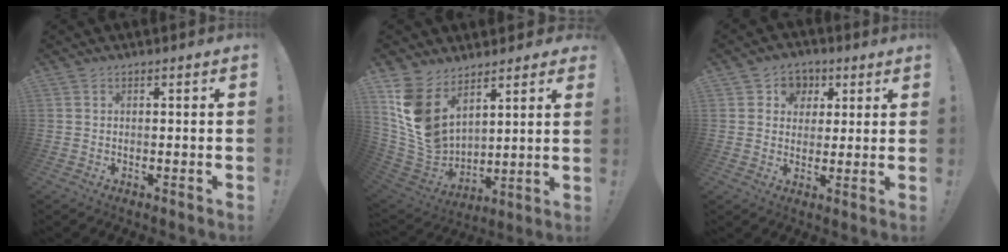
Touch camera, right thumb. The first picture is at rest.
{"total": 15.9, "force": [6.3, 11.4, 9.0], "torque": [-0.180, -0.046, 0.123]}
{"total": 6.9, "force": [1.6, 6.6, 1.2], "torque": [-0.010, -0.007, 0.034]}